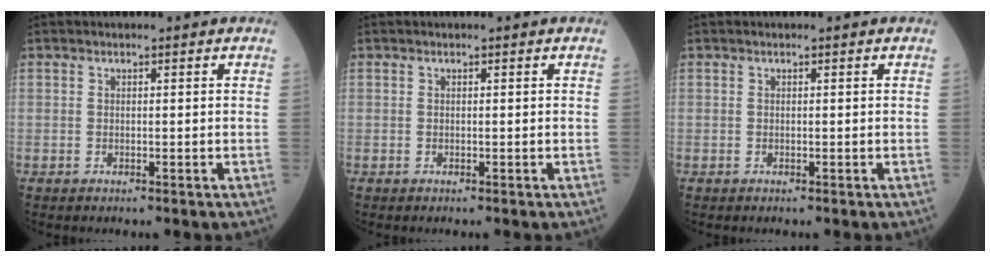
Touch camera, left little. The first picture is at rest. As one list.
[{"total": 0.0}, {"total": 0.0}]